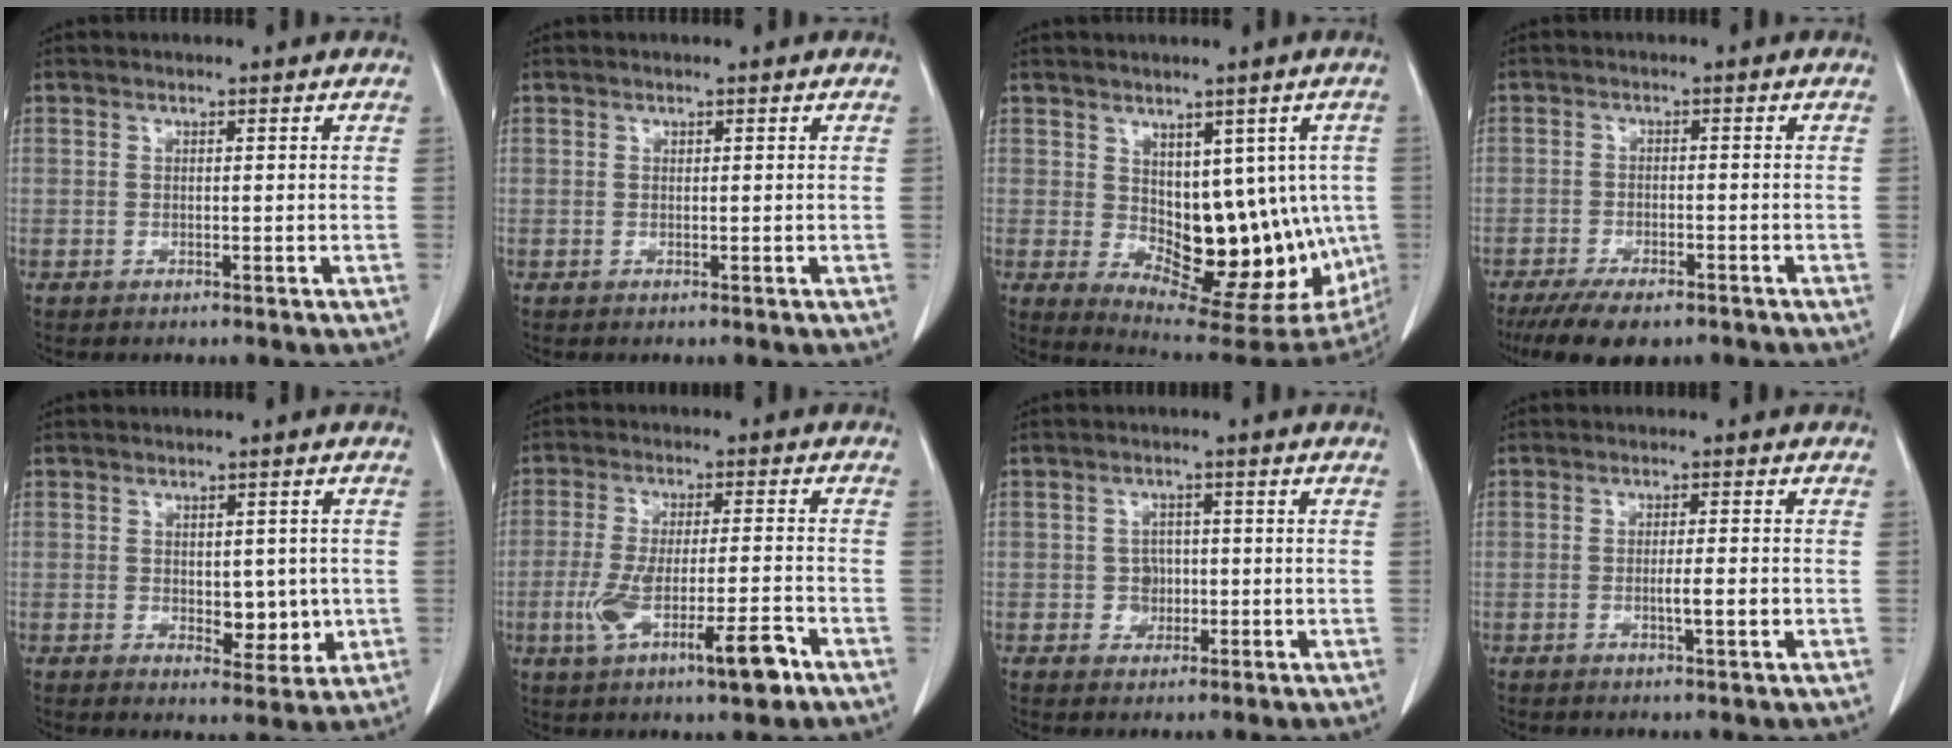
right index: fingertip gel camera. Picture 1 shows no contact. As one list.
[{"total": 0.0}, {"total": 15.9, "force": [-0.7, 8.6, 13.4], "torque": [-0.163, -0.003, 0.013]}, {"total": 8.6, "force": [-6.5, 3.0, 4.7], "torque": [-0.072, -0.010, -0.099]}, {"total": 5.2, "force": [-0.2, 2.9, 4.3], "torque": [-0.047, -0.006, 0.008]}, {"total": 11.1, "force": [-4.9, 2.0, 9.8], "torque": [-0.177, -0.005, -0.076]}, {"total": 2.8, "force": [-0.3, 2.6, 0.8], "torque": [-0.005, 0.006, -0.002]}, {"total": 2.8, "force": [-0.7, 0.2, 2.7], "torque": [-0.048, -0.003, -0.011]}]